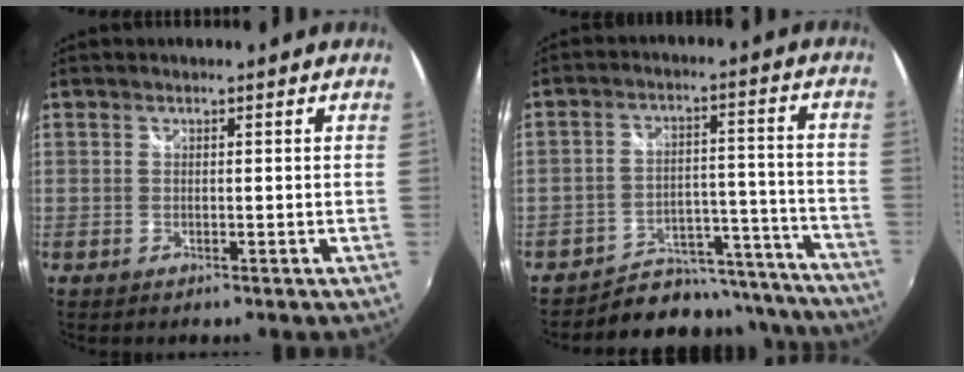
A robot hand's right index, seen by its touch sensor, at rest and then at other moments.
{"total": 16.7, "force": [-15.1, 6.9, 1.6], "torque": [-0.023, 0.067, -0.193]}